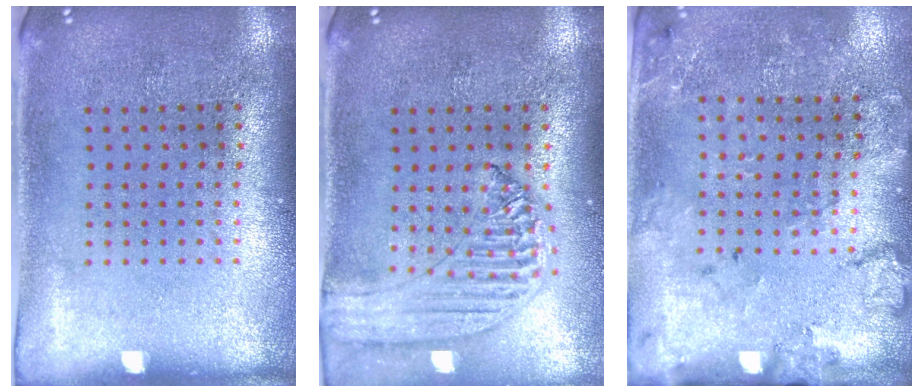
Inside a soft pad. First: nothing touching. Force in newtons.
{"total": 1.4, "press": 1.3, "slide": 0.3}
{"total": 1.7, "press": 1.6, "slide": 0.8}